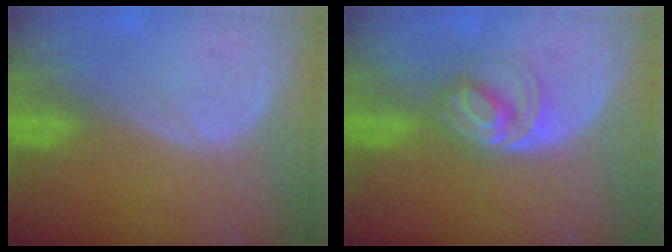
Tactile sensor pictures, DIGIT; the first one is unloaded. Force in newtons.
{"total": 5.3, "press": 5.1, "slide": 1.1}